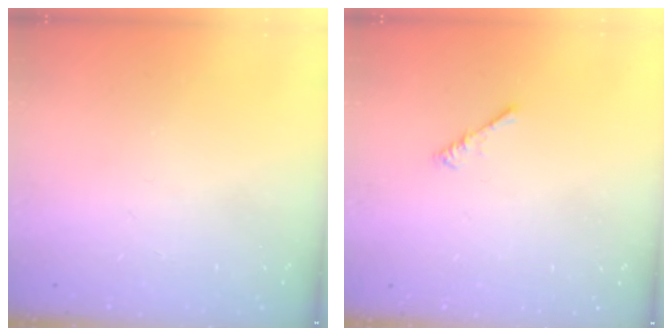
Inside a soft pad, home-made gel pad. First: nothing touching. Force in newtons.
{"total": 0.0}